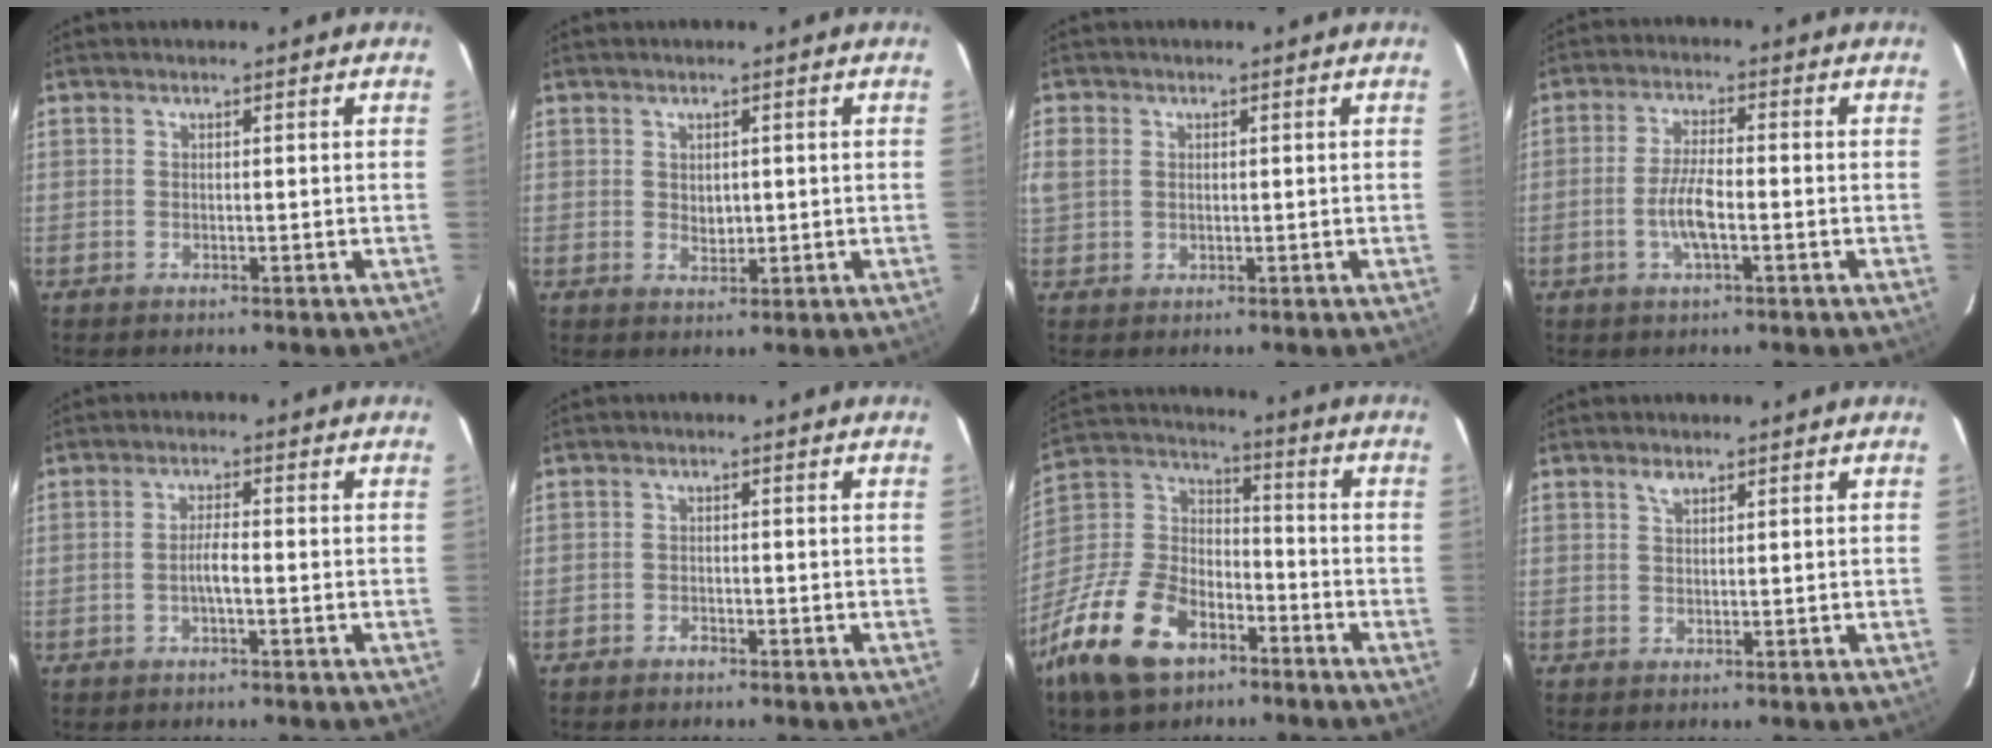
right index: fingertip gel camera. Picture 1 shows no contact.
{"total": 2.3, "force": [0.3, 1.8, 1.3], "torque": [-0.019, -0.001, 0.008]}
{"total": 4.6, "force": [0.8, 3.9, 2.2], "torque": [-0.049, 0.005, 0.018]}
{"total": 5.8, "force": [-1.9, 1.5, 5.3], "torque": [-0.110, 0.001, -0.037]}
{"total": 2.6, "force": [-1.0, 0.4, 2.4], "torque": [-0.047, 0.002, -0.018]}
{"total": 1.6, "force": [-1.3, 0.8, 0.2], "torque": [-0.009, 0.002, -0.027]}
{"total": 21.1, "force": [-12.2, 12.1, 12.3], "torque": [-0.284, 0.005, -0.220]}
{"total": 1.4, "force": [0.9, 0.7, 0.7], "torque": [-0.013, 0.003, 0.017]}